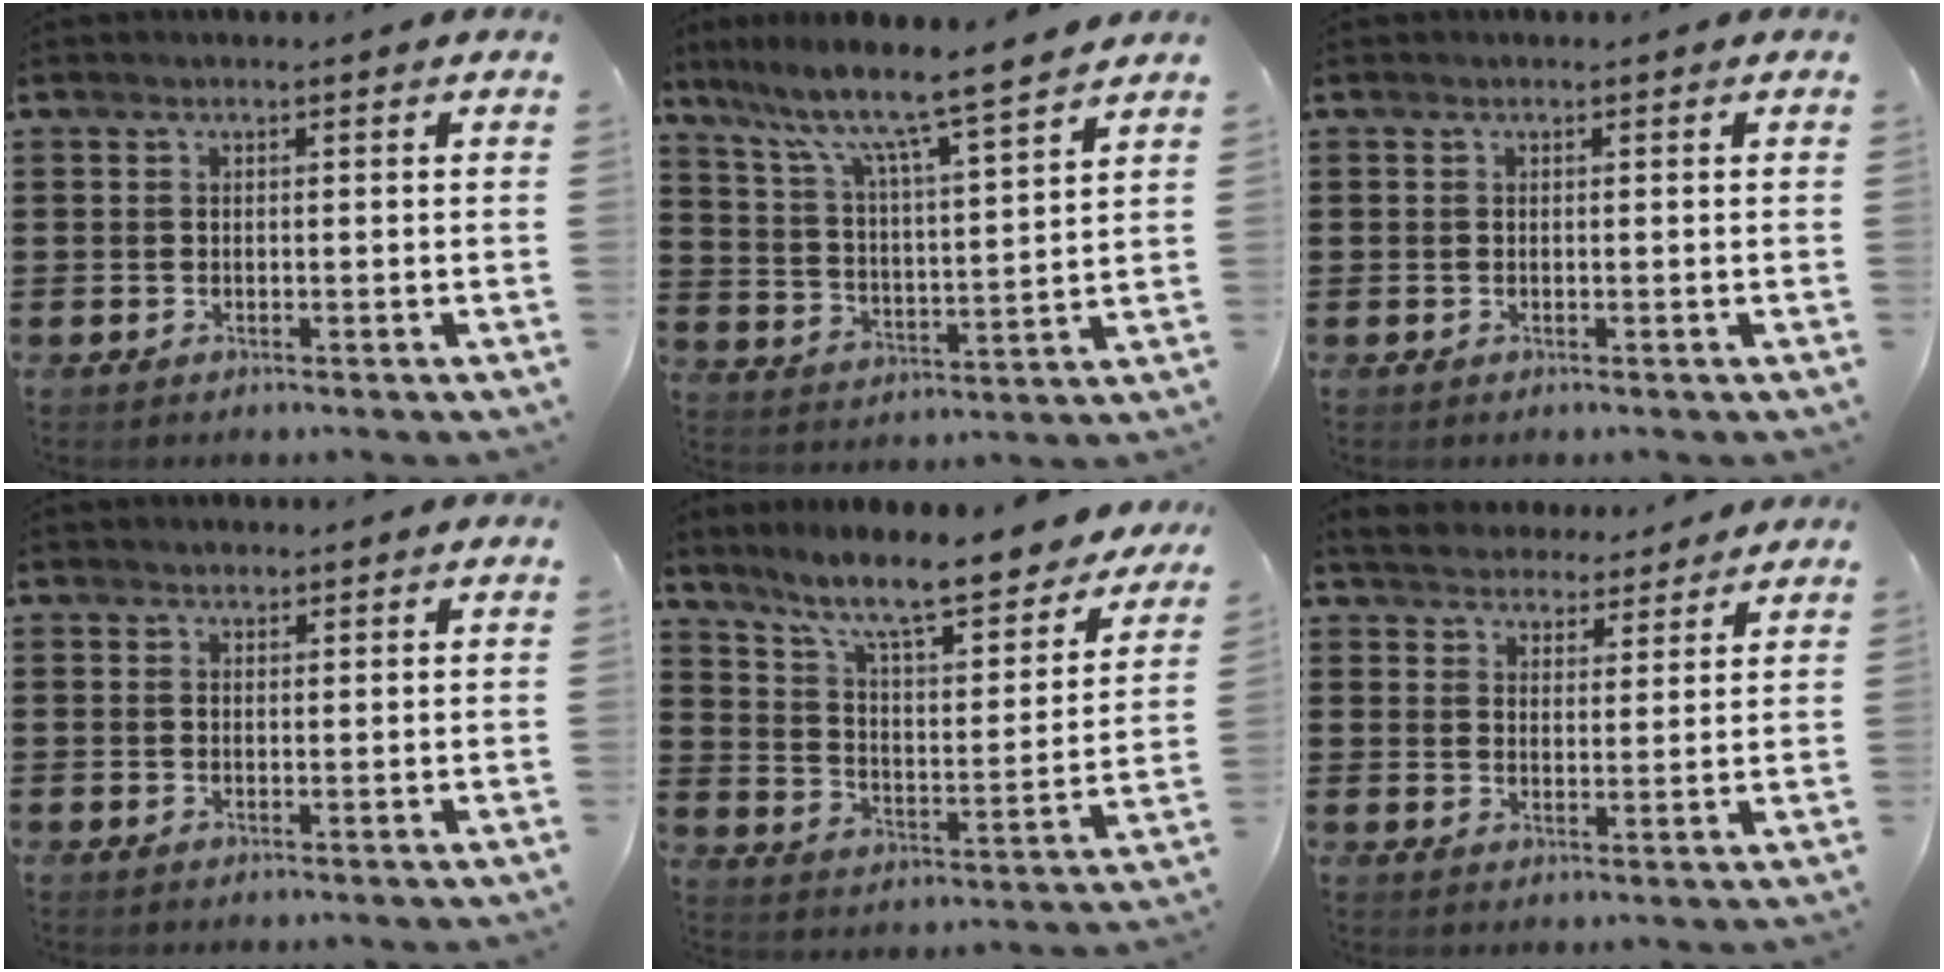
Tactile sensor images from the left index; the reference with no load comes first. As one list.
[{"total": 7.0, "force": [6.0, -0.3, 3.6], "torque": [-0.095, -0.042, 0.094]}, {"total": 0.0}, {"total": 0.8, "force": [0.7, 0.4, 0.1], "torque": [-0.003, 0.004, 0.013]}, {"total": 10.1, "force": [8.6, 0.8, 5.3], "torque": [-0.127, -0.057, 0.142]}, {"total": 4.4, "force": [4.3, 1.1, 0.0], "torque": [-0.022, -0.018, 0.076]}]